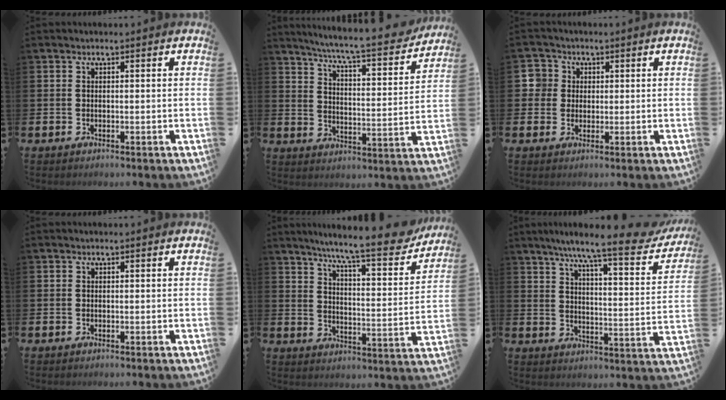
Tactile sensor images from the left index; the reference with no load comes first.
{"total": 7.7, "force": [7.0, 0.4, 3.1], "torque": [-0.081, -0.054, 0.113]}
{"total": 3.9, "force": [1.4, 3.7, 0.1], "torque": [-0.002, 0.004, 0.018]}
{"total": 0.0}
{"total": 10.4, "force": [8.8, 0.9, 5.4], "torque": [-0.102, -0.060, 0.141]}
{"total": 9.5, "force": [7.7, 0.7, 5.5], "torque": [-0.104, -0.056, 0.117]}